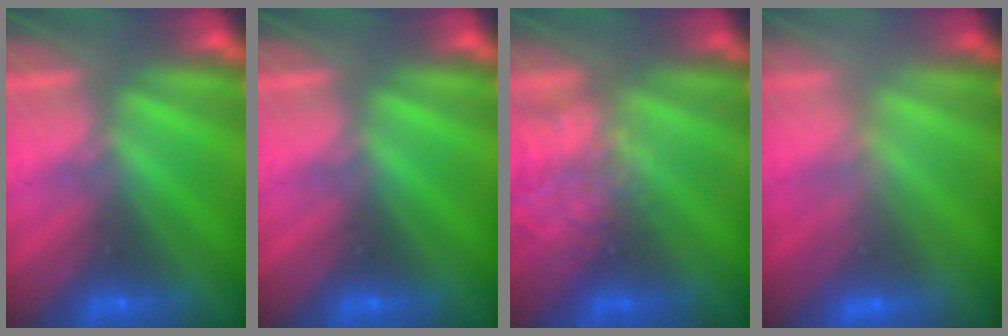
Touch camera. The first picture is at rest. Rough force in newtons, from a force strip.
{"total": 0.0}
{"total": 2.1}
{"total": 2.8}